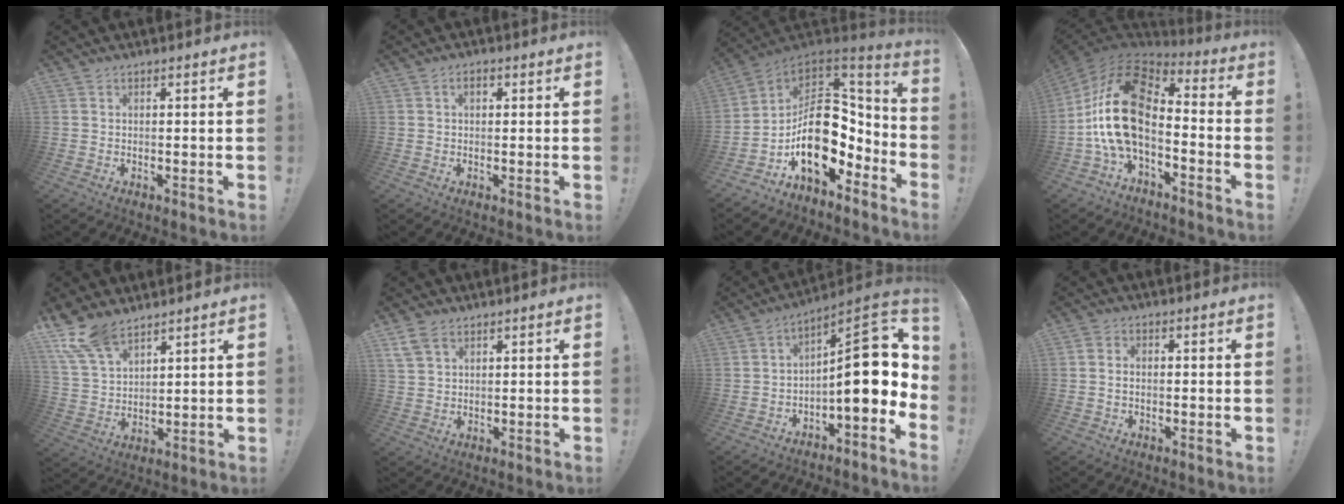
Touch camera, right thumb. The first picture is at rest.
{"total": 1.9, "force": [0.4, 1.3, 1.4], "torque": [-0.026, 0.006, 0.004]}
{"total": 22.3, "force": [-2.5, 14.6, 16.8], "torque": [-0.260, 0.001, -0.021]}
{"total": 18.8, "force": [-0.9, 10.6, 15.6], "torque": [-0.311, 0.006, -0.011]}
{"total": 12.6, "force": [9.3, 6.3, 5.8], "torque": [-0.117, -0.049, 0.181]}
{"total": 6.1, "force": [4.0, 3.7, 2.8], "torque": [-0.050, -0.011, 0.080]}
{"total": 16.3, "force": [0.0, 5.9, 15.2], "torque": [-0.202, 0.000, 0.006]}
{"total": 2.1, "force": [-0.4, 1.6, 1.4], "torque": [-0.020, 0.006, -0.008]}